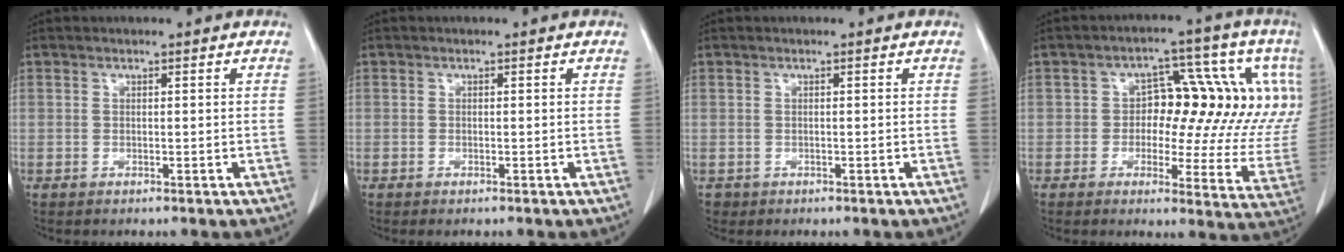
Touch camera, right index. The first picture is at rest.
{"total": 0.5, "force": [-0.4, 0.1, 0.3], "torque": [-0.006, -0.002, -0.003]}
{"total": 1.0, "force": [-0.5, 0.8, -0.2], "torque": [-0.008, 0.003, -0.007]}
{"total": 16.2, "force": [3.1, 8.0, 13.7], "torque": [-0.145, 0.030, 0.034]}